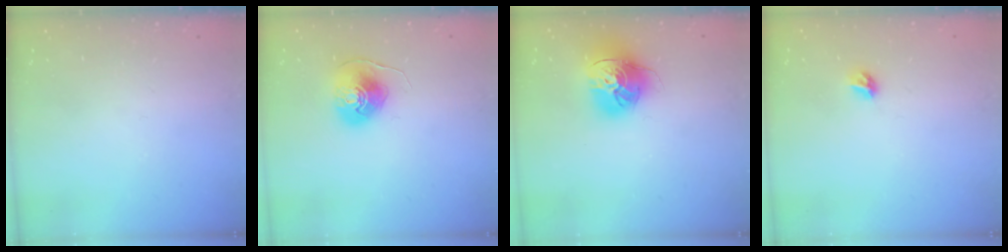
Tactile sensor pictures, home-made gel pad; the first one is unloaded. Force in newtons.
{"total": 9.1, "press": 9.1, "slide": 0.4}
{"total": 18.0, "press": 17.9, "slide": 1.7}
{"total": 5.4, "press": 5.4, "slide": 0.5}